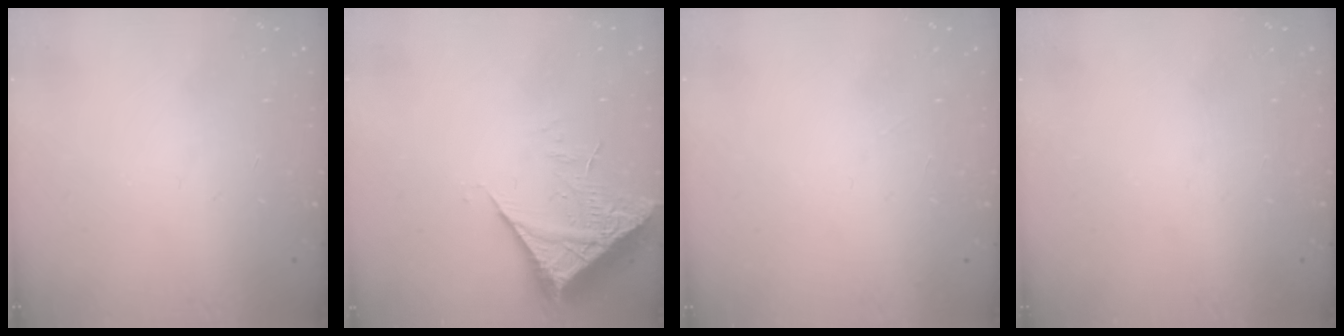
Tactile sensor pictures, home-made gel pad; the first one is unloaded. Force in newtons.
{"total": 7.2, "press": 7.2, "slide": 0.8}
{"total": 4.9, "press": 4.8, "slide": 0.5}
{"total": 0.0}